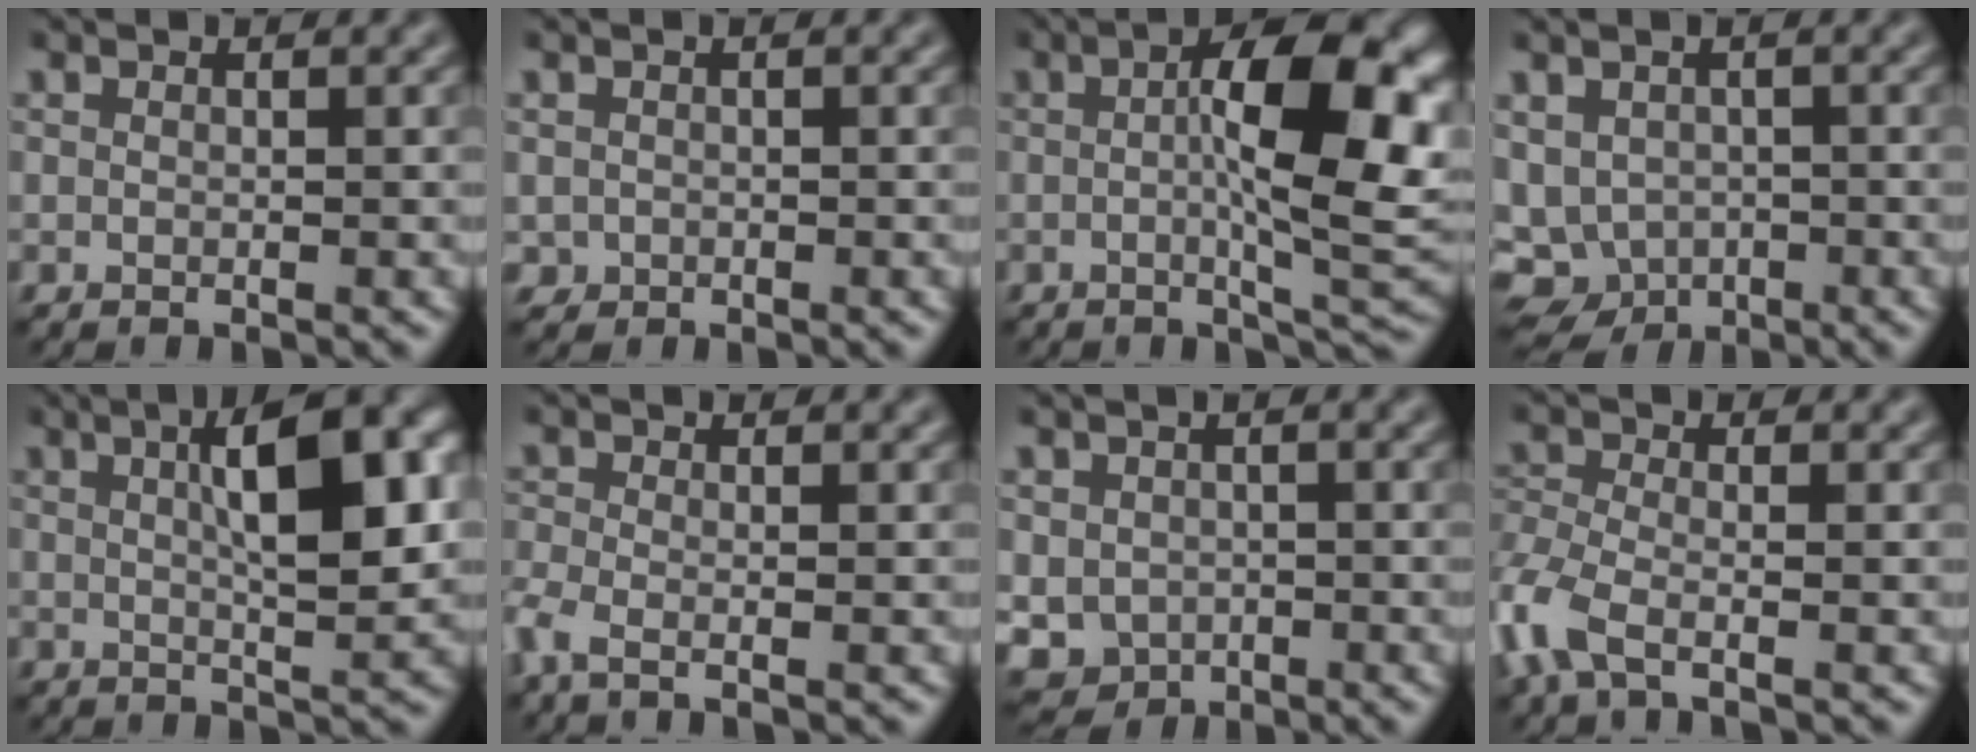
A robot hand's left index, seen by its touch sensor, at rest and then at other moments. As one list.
[{"total": 0.8, "force": [-0.2, 0.7, -0.1], "torque": [0.010, -0.004, -0.005]}, {"total": 11.8, "force": [0.7, 3.3, 11.3], "torque": [-0.156, 0.008, 0.007]}, {"total": 6.1, "force": [-1.9, 4.9, 3.1], "torque": [-0.049, -0.013, -0.017]}, {"total": 9.3, "force": [2.3, 2.7, 8.6], "torque": [-0.117, 0.013, 0.033]}, {"total": 2.5, "force": [-1.5, 0.8, 1.9], "torque": [-0.050, -0.013, -0.043]}, {"total": 3.9, "force": [-0.7, 3.4, 1.7], "torque": [-0.036, -0.011, -0.008]}, {"total": 4.6, "force": [-2.6, 1.9, 3.3], "torque": [-0.090, -0.013, -0.069]}]